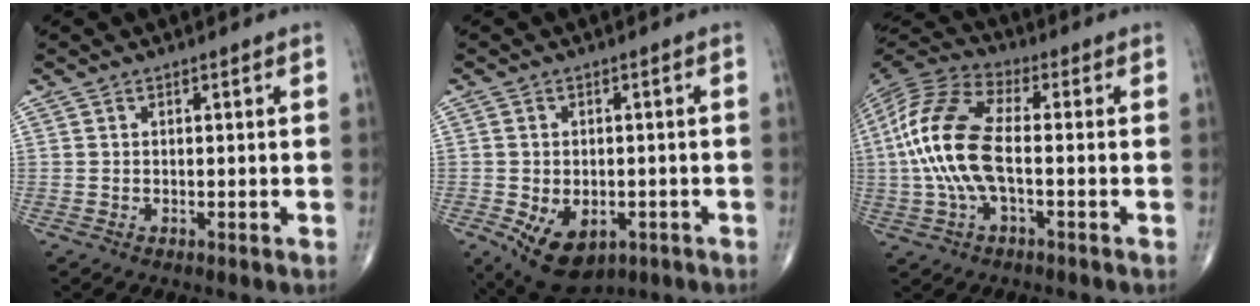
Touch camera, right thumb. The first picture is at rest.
{"total": 10.3, "force": [-4.0, 6.6, 6.8], "torque": [-0.098, 0.007, -0.047]}
{"total": 15.4, "force": [-0.9, 6.6, 13.9], "torque": [-0.308, 0.032, -0.022]}